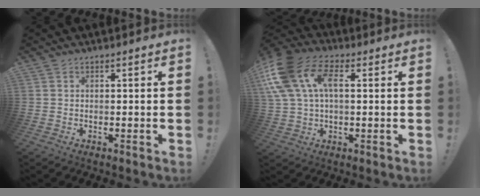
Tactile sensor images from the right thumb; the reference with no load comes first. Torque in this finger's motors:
{"motor_torque": [1.30, 2.17, 0.37, 0.17, 0.20]}